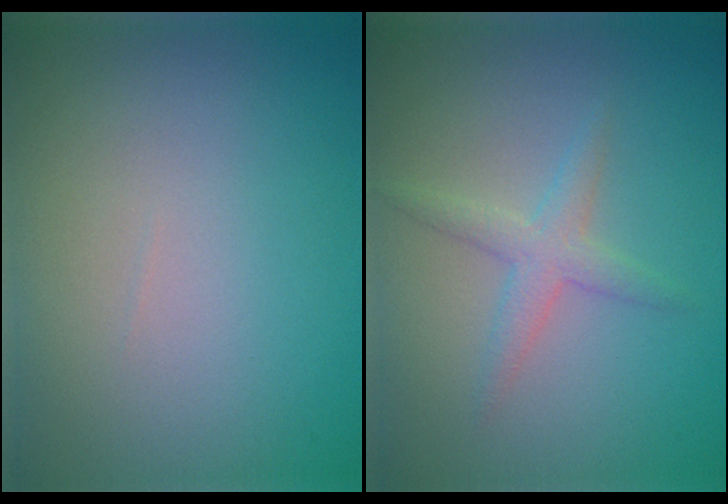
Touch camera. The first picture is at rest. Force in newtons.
{"total": 2.1, "press": 2.1, "slide": 0.0}